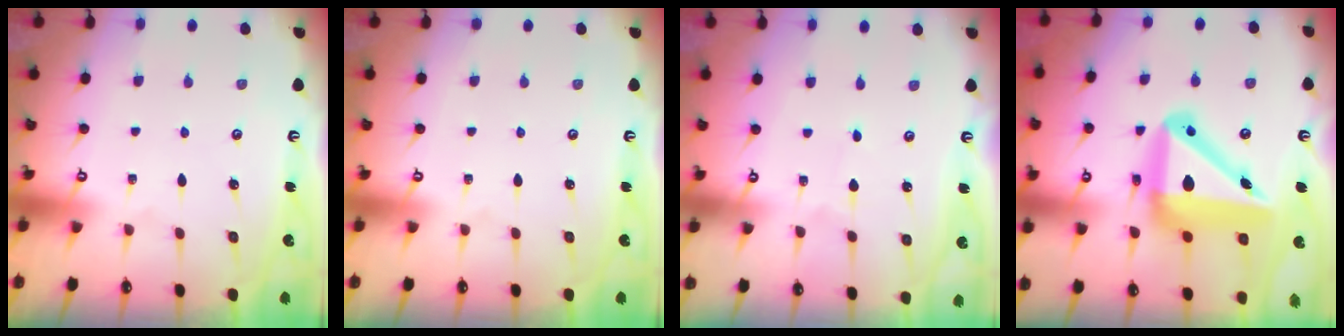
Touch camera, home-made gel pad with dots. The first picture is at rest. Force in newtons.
{"total": 0.0}
{"total": 0.7, "press": 0.7, "slide": 0.0}
{"total": 19.3, "press": 18.9, "slide": 3.6}